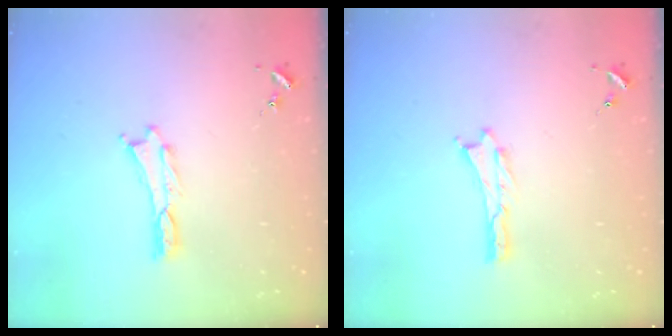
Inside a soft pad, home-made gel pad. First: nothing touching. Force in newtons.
{"total": 0.0}